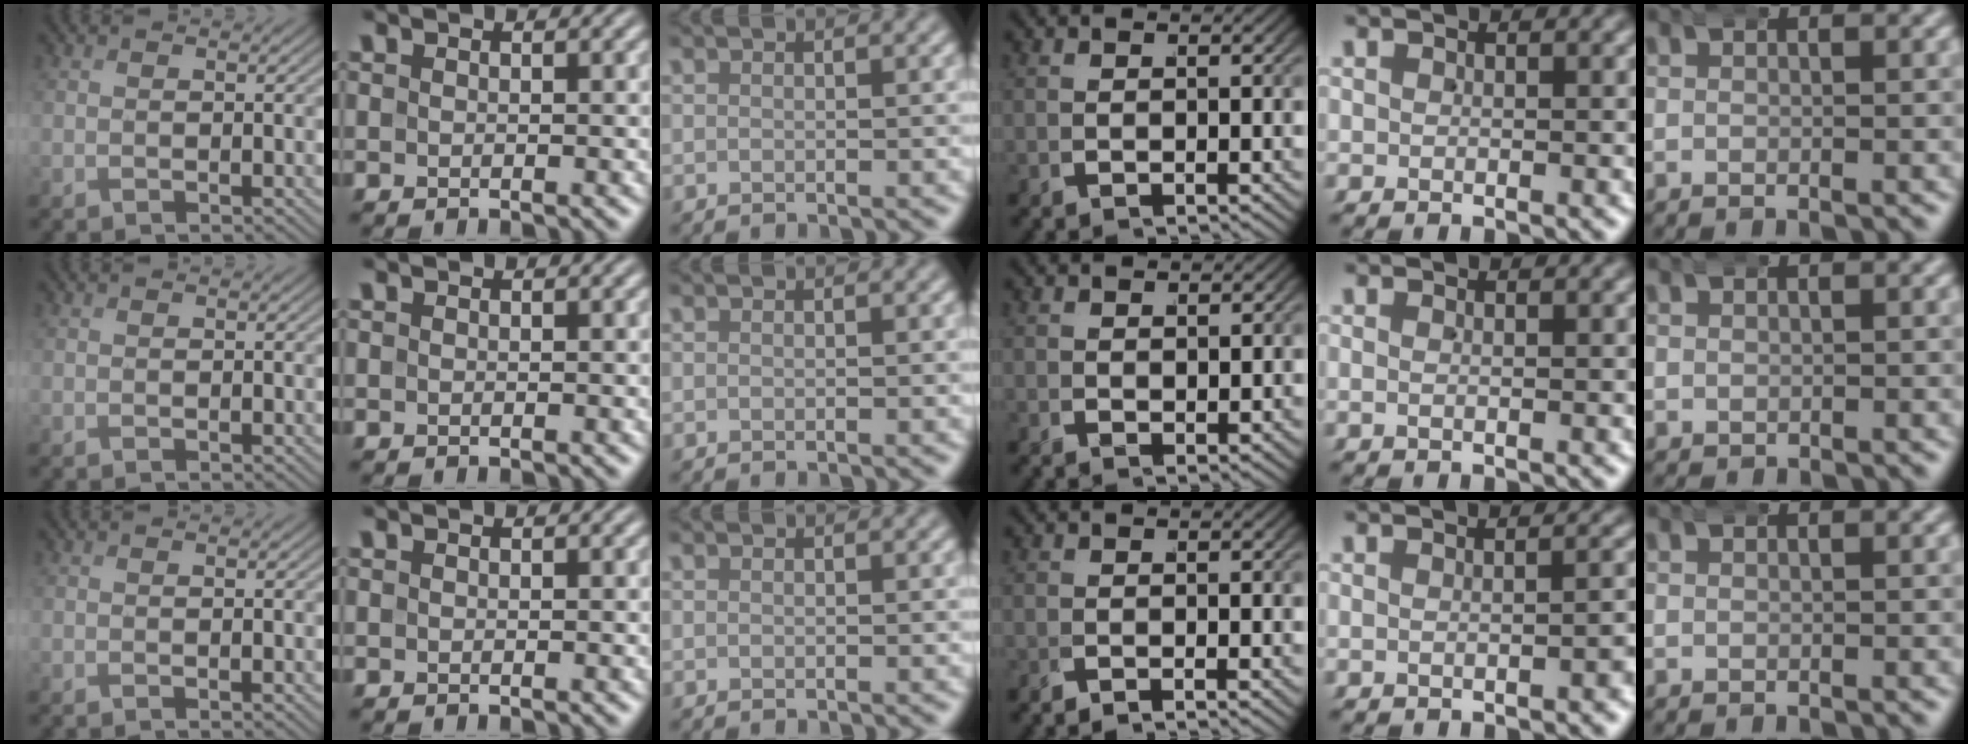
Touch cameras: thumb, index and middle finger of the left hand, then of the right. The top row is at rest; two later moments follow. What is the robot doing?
{"motion": "wrap", "object": "arm wrap"}